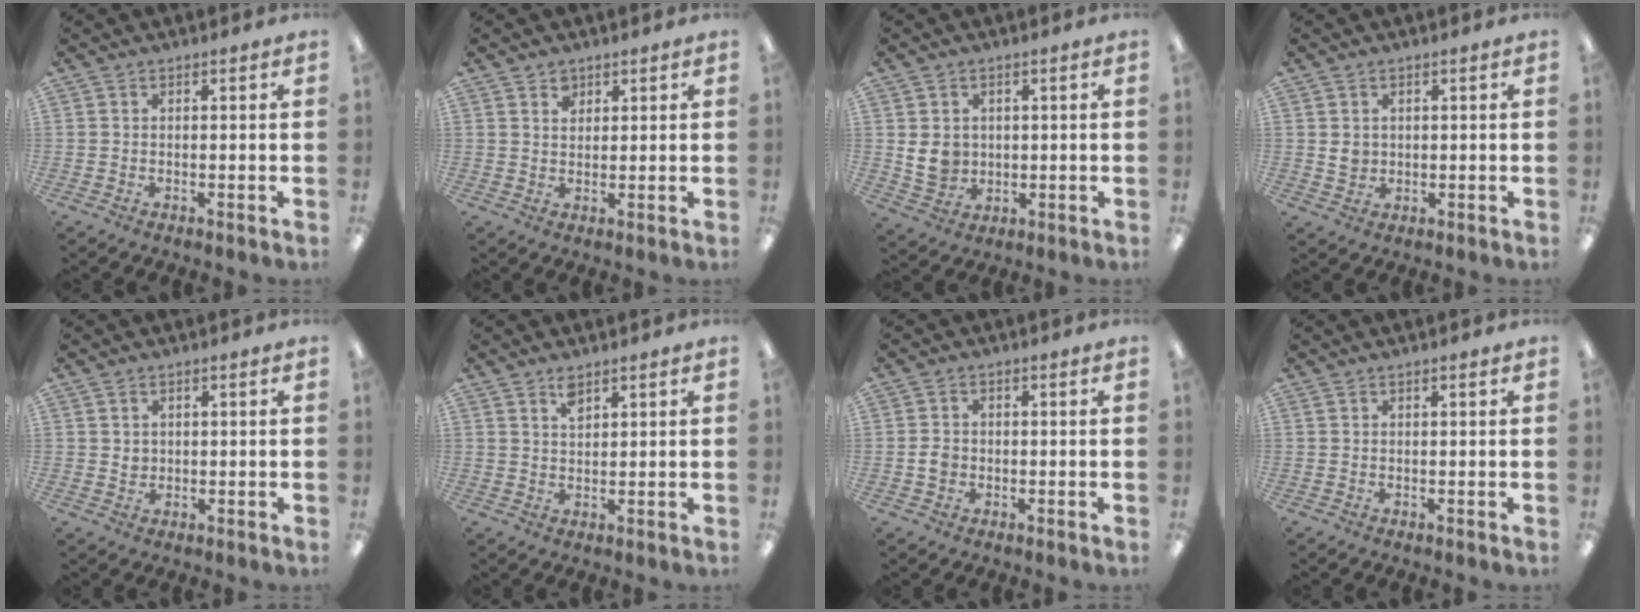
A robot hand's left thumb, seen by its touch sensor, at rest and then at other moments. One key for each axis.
{"total": 3.0, "fx": 2.0, "fy": 2.1, "fz": 0.9, "tx": -0.005, "ty": -0.005, "tz": 0.035}
{"total": 6.4, "fx": 1.1, "fy": 5.5, "fz": 3.1, "tx": -0.064, "ty": 0.005, "tz": 0.022}
{"total": 3.0, "fx": 0.9, "fy": 2.4, "fz": 1.4, "tx": -0.024, "ty": 0.001, "tz": 0.015}
{"total": 1.9, "fx": 0.7, "fy": 1.6, "fz": 0.8, "tx": -0.009, "ty": 0.001, "tz": 0.011}
{"total": 3.2, "fx": 2.4, "fy": 1.4, "fz": 1.7, "tx": -0.022, "ty": -0.006, "tz": 0.040}
{"total": 2.6, "fx": -0.3, "fy": 2.2, "fz": 1.4, "tx": -0.025, "ty": 0.004, "tz": -0.008}
{"total": 0.9, "fx": 0.4, "fy": 0.1, "fz": 0.8, "tx": -0.016, "ty": 0.001, "tz": 0.008}